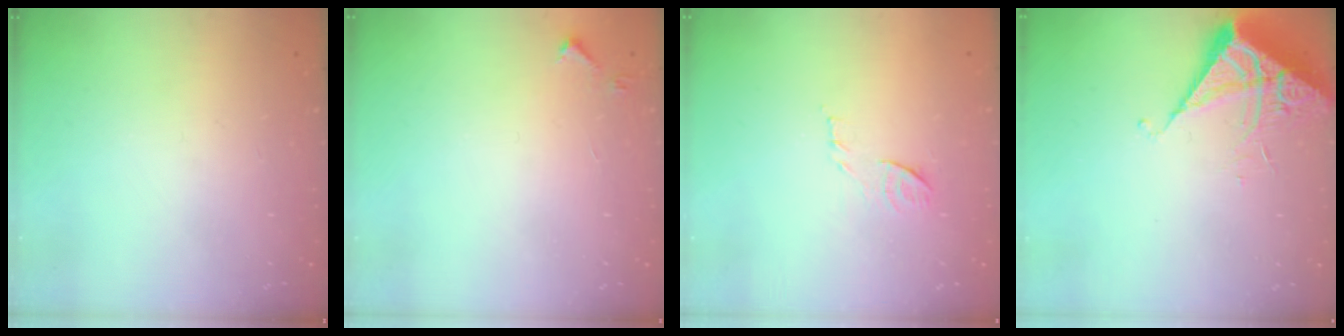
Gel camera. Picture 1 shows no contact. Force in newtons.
{"total": 3.8, "press": 3.7, "slide": 0.6}
{"total": 7.8, "press": 7.7, "slide": 0.7}
{"total": 6.3, "press": 6.3, "slide": 0.2}